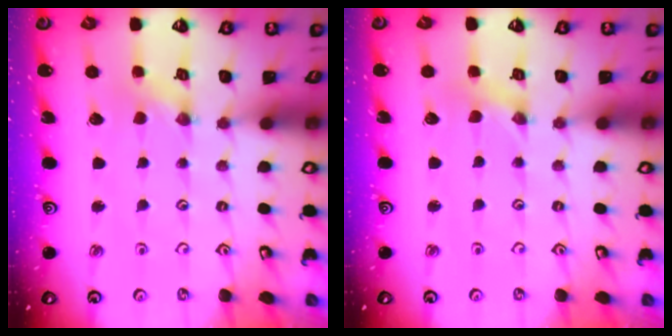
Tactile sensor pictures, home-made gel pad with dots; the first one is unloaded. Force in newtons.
{"total": 0.0}